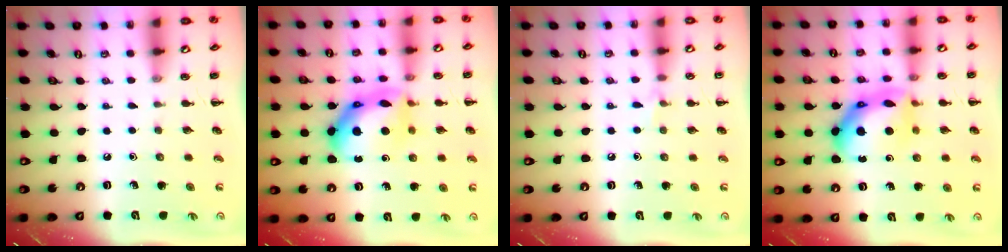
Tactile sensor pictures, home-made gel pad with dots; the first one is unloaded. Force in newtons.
{"total": 14.7, "press": 14.6, "slide": 0.9}
{"total": 4.8, "press": 4.5, "slide": 1.6}
{"total": 14.7, "press": 14.6, "slide": 0.9}